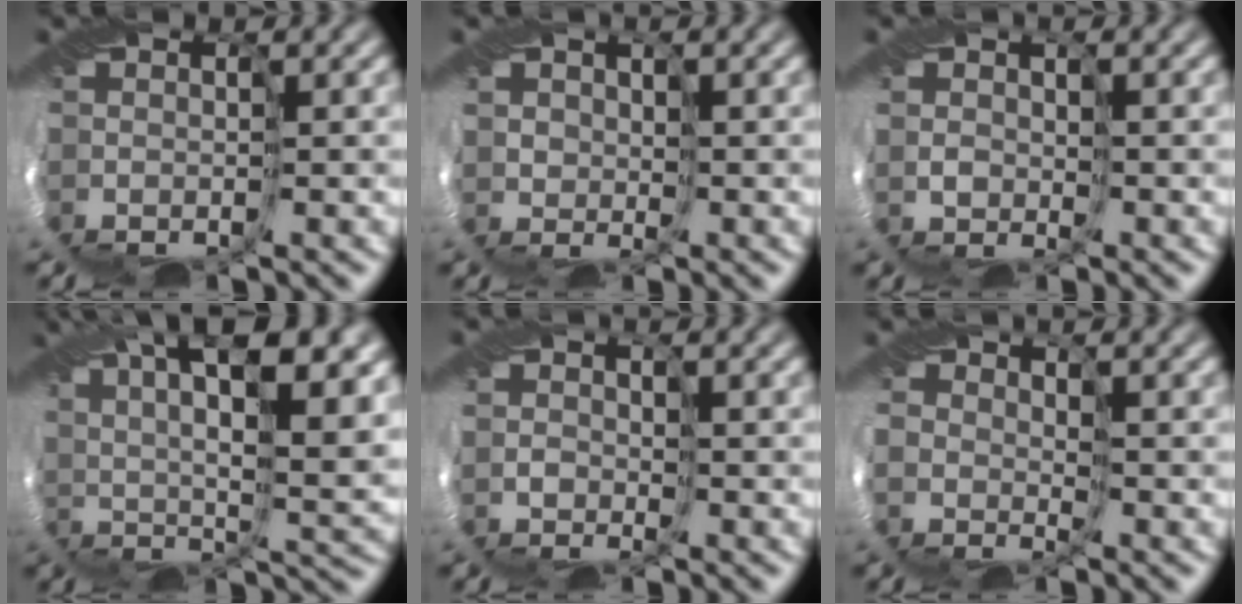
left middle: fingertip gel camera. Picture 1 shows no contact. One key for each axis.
{"total": 2.5, "fx": 1.5, "fy": 0.0, "fz": -2.0, "tx": 0.027, "ty": 0.005, "tz": 0.028}
{"total": 1.7, "fx": 0.8, "fy": -0.1, "fz": -1.5, "tx": 0.019, "ty": 0.004, "tz": 0.017}
{"total": 11.6, "fx": 5.9, "fy": 3.3, "fz": 9.4, "tx": -0.149, "ty": 0.026, "tz": 0.091}
{"total": 1.8, "fx": 0.7, "fy": -0.1, "fz": -1.7, "tx": 0.021, "ty": 0.005, "tz": 0.013}
{"total": 1.6, "fx": 1.1, "fy": 0.0, "fz": -1.1, "tx": 0.010, "ty": -0.001, "tz": 0.023}